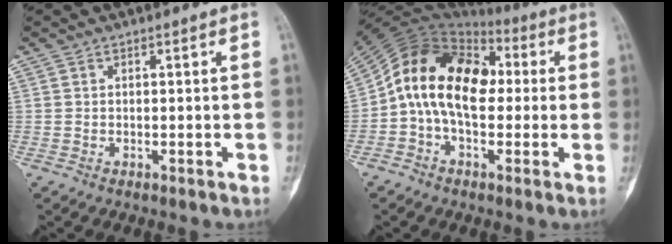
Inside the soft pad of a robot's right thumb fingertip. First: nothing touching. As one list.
[{"total": 16.9, "force": [0.7, 10.7, 13.1], "torque": [-0.203, 0.039, 0.003]}]